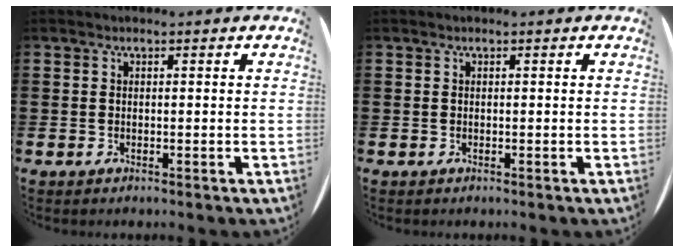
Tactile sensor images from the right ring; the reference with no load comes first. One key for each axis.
{"total": 0.0}